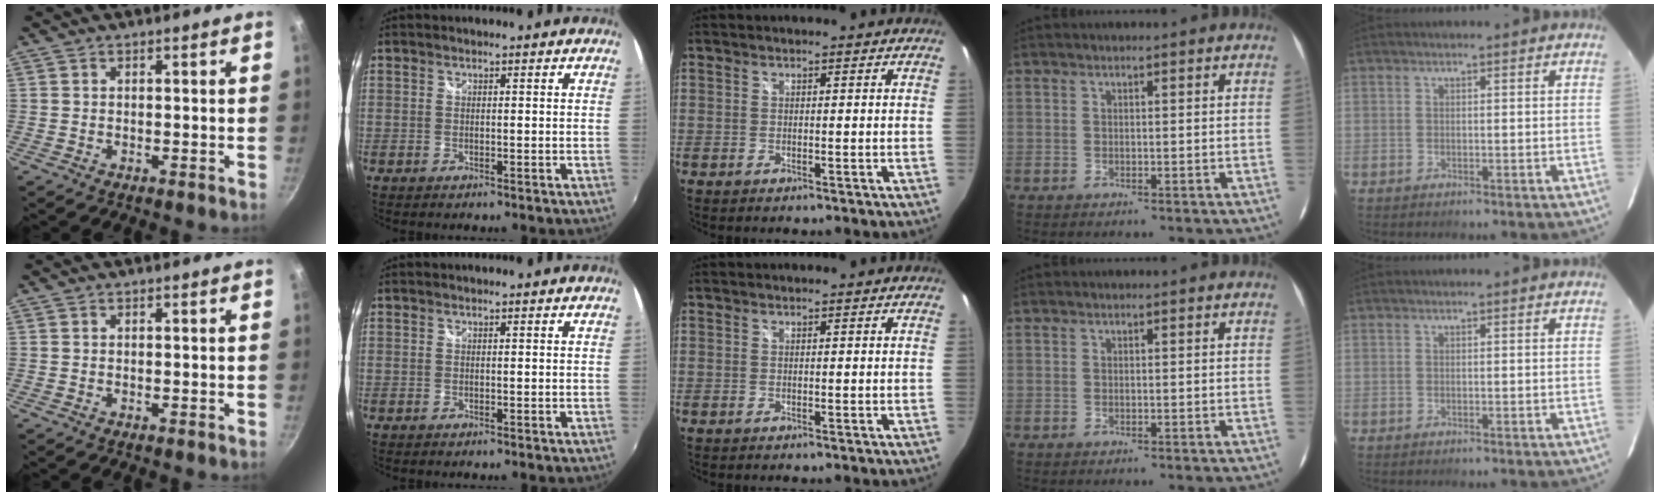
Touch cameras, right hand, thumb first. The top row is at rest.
{}